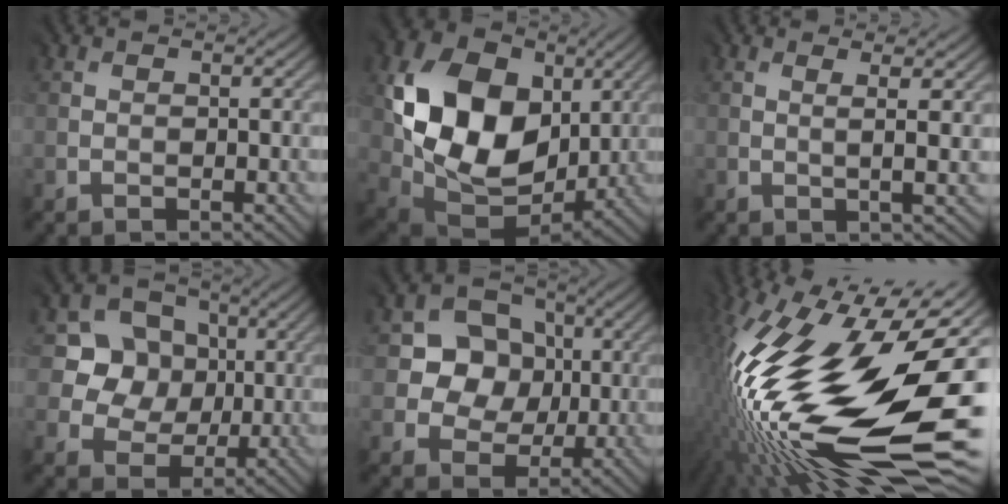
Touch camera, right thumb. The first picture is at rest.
{"total": 15.5, "force": [2.8, 11.5, 10.0], "torque": [-0.207, 0.001, 0.058]}
{"total": 2.2, "force": [0.7, 0.2, 2.1], "torque": [-0.037, 0.006, 0.011]}
{"total": 7.0, "force": [1.4, 6.5, 2.2], "torque": [-0.049, 0.003, 0.013]}
{"total": 7.1, "force": [1.1, 6.5, 2.7], "torque": [-0.046, 0.004, 0.007]}
{"total": 21.7, "force": [-0.8, 10.1, 19.2], "torque": [-0.398, -0.033, -0.018]}